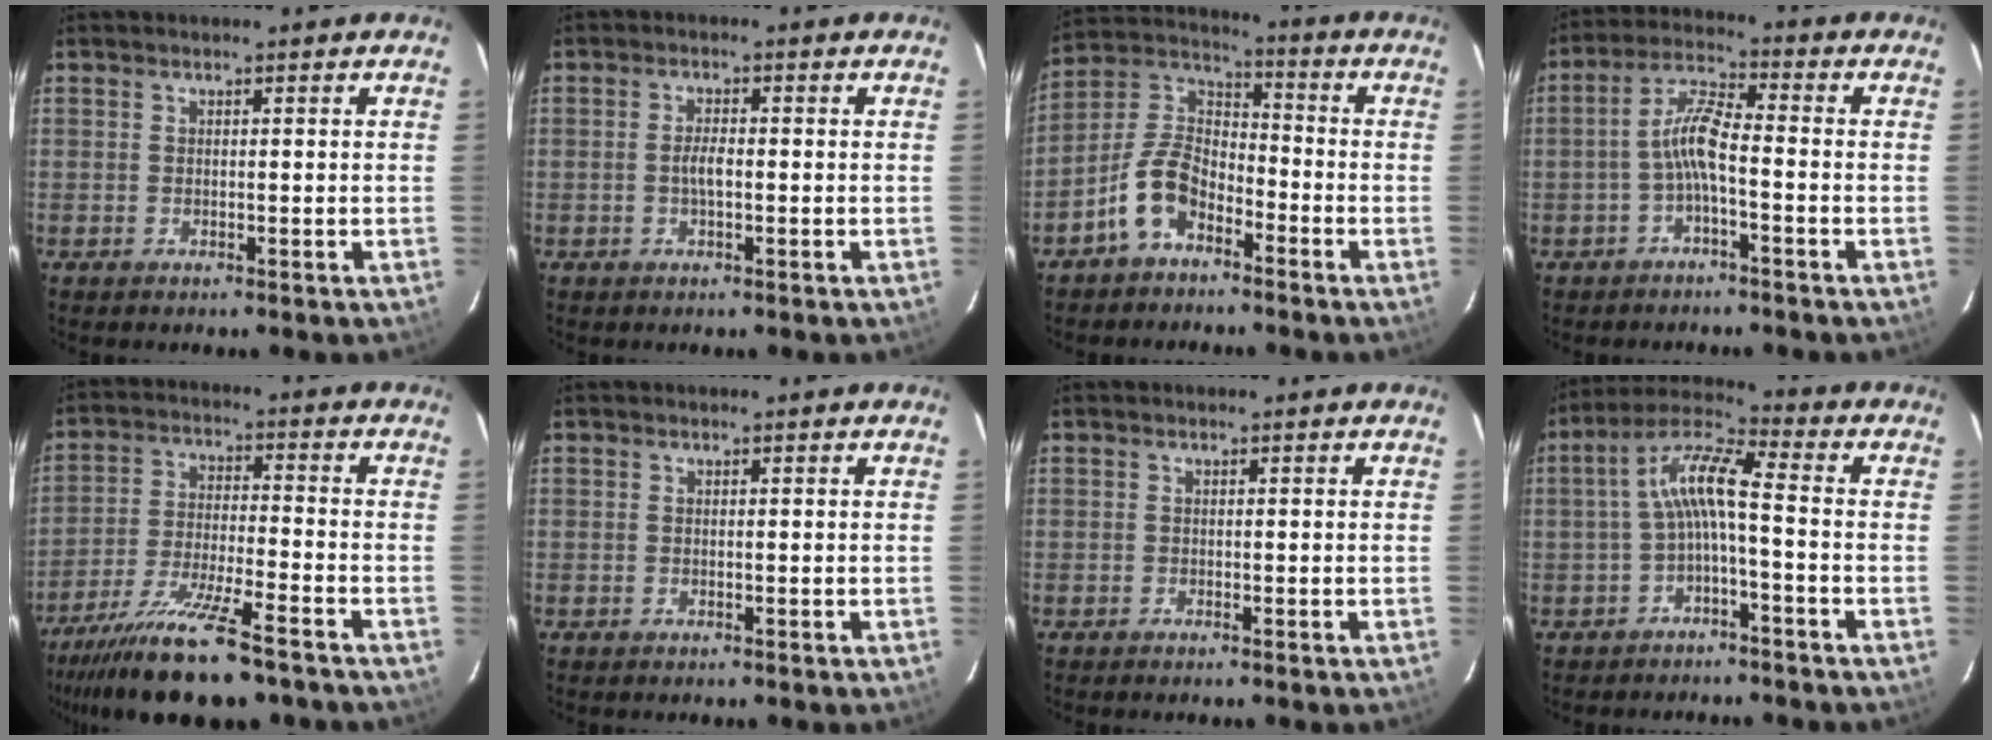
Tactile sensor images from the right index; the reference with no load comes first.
{"total": 2.4, "force": [-0.5, 0.8, 2.3], "torque": [-0.045, 0.002, -0.009]}
{"total": 9.8, "force": [-5.9, 5.4, 5.6], "torque": [-0.123, 0.025, -0.118]}
{"total": 5.8, "force": [-2.2, 1.0, 5.2], "torque": [-0.118, 0.017, -0.043]}
{"total": 16.2, "force": [-13.0, 2.5, 9.4], "torque": [-0.196, -0.030, -0.227]}
{"total": 0.0}
{"total": 0.0}
{"total": 7.7, "force": [-1.6, 1.2, 7.4], "torque": [-0.167, 0.023, -0.031]}